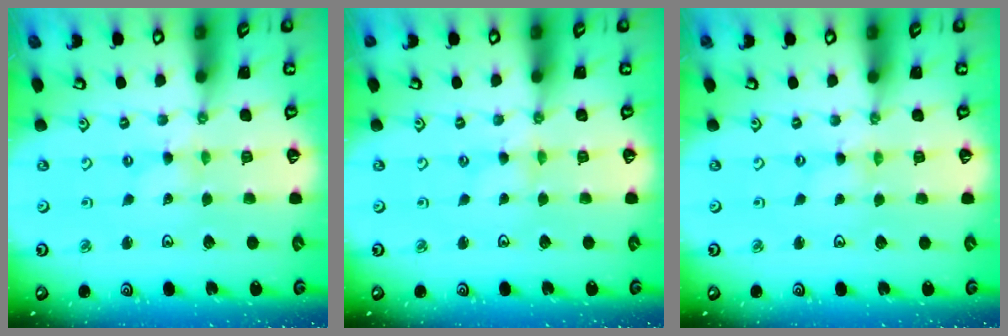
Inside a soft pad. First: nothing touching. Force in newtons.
{"total": 0.0}
{"total": 0.0}